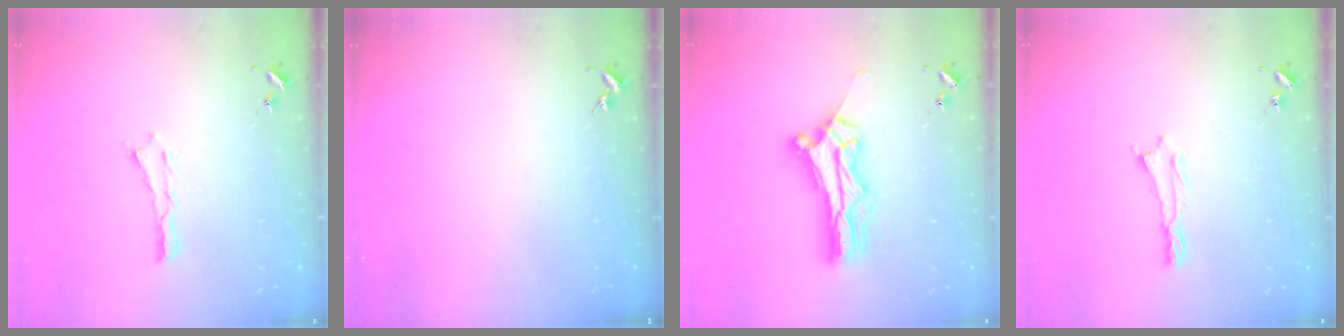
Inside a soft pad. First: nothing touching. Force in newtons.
{"total": 0.0}
{"total": 9.2, "press": 9.2, "slide": 0.7}
{"total": 0.5, "press": 0.5, "slide": 0.2}